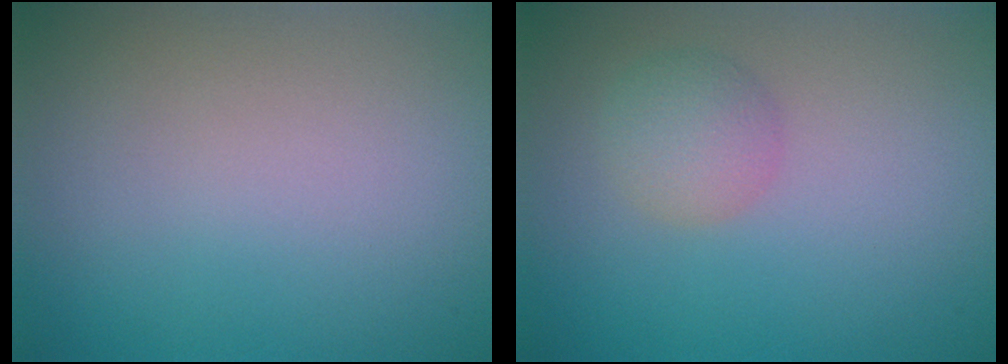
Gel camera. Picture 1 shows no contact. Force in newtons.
{"total": 2.5, "press": 2.5, "slide": 0.0}